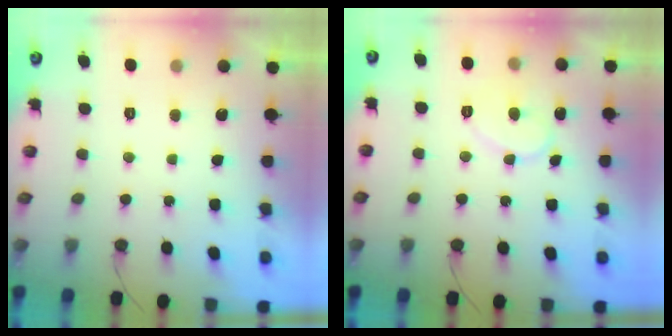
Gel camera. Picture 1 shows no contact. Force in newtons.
{"total": 8.8, "press": 8.7, "slide": 0.4}